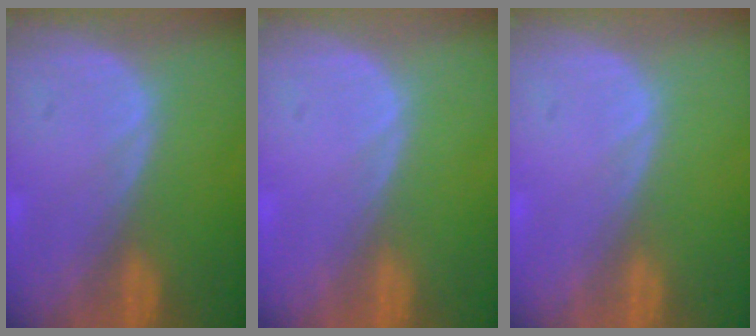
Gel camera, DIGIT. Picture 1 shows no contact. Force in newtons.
{"total": 0.0}
{"total": 0.0}